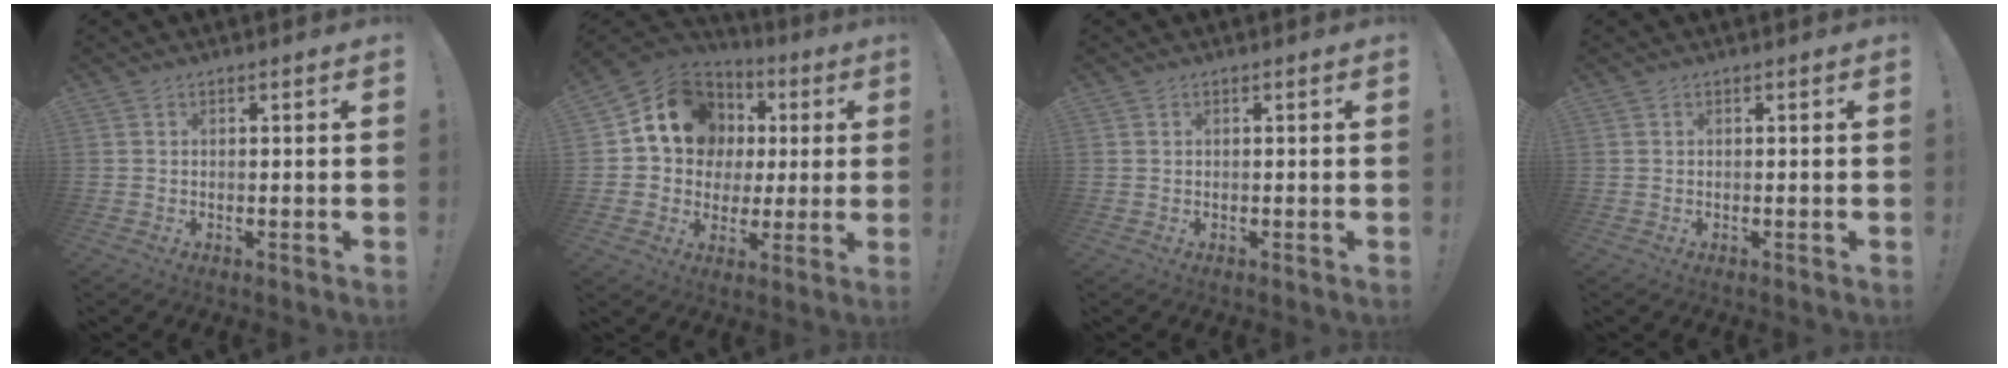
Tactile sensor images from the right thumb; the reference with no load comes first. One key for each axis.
{"total": 15.0, "fx": 4.8, "fy": 12.6, "fz": 6.5, "tx": -0.087, "ty": -0.020, "tz": 0.108}
{"total": 0.0}
{"total": 0.0}